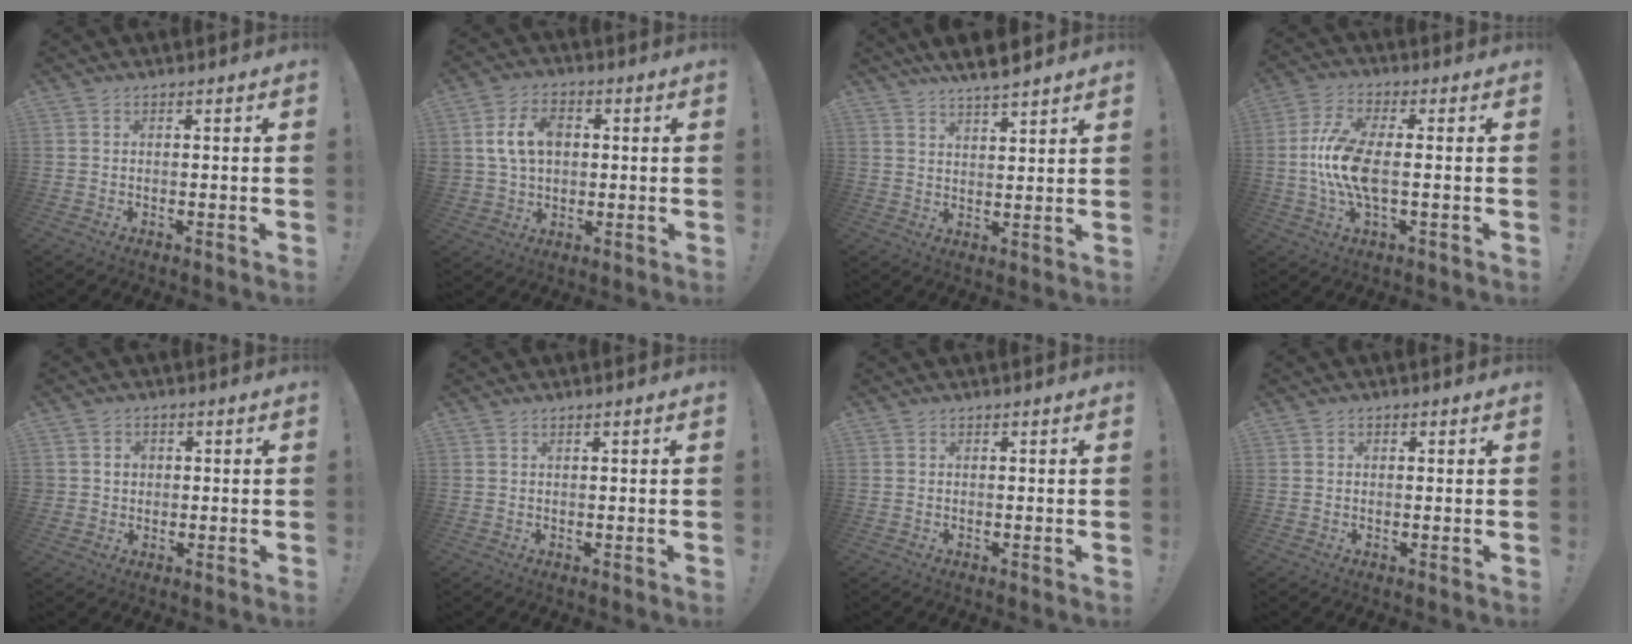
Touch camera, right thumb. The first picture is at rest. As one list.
[{"total": 10.8, "force": [2.5, 8.5, 6.2], "torque": [-0.102, 0.004, 0.051]}, {"total": 6.8, "force": [6.2, 1.0, 2.8], "torque": [-0.051, -0.033, 0.111]}, {"total": 12.6, "force": [-0.7, 5.2, 11.4], "torque": [-0.214, 0.000, -0.009]}, {"total": 3.4, "force": [0.5, 3.2, 0.8], "torque": [-0.019, 0.005, 0.011]}, {"total": 0.9, "force": [0.6, -0.2, 0.7], "torque": [-0.016, 0.000, 0.010]}, {"total": 0.0}, {"total": 0.9, "force": [0.2, 0.8, 0.3], "torque": [0.002, 0.000, 0.002]}]